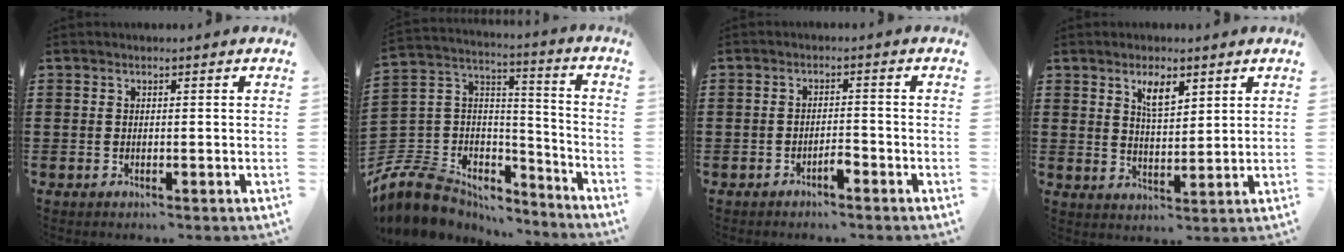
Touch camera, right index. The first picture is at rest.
{"total": 8.8, "force": [-5.8, 6.4, 1.8], "torque": [-0.080, -0.006, -0.113]}
{"total": 2.0, "force": [-1.6, 0.4, 1.2], "torque": [-0.025, 0.002, -0.030]}
{"total": 4.3, "force": [2.6, 1.6, 3.1], "torque": [-0.051, 0.000, 0.042]}